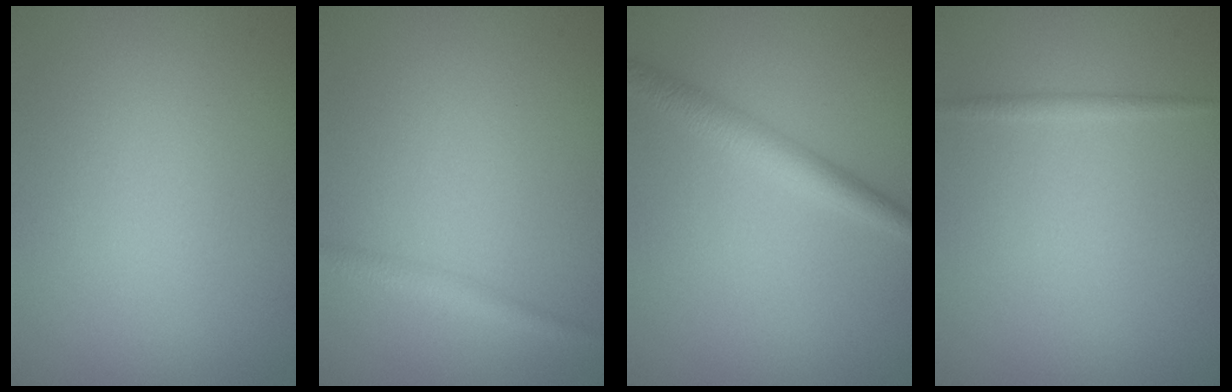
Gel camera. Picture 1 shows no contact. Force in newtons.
{"total": 1.6, "press": 1.5, "slide": 0.2}
{"total": 2.7, "press": 2.7, "slide": 0.2}
{"total": 0.8, "press": 0.8, "slide": 0.0}